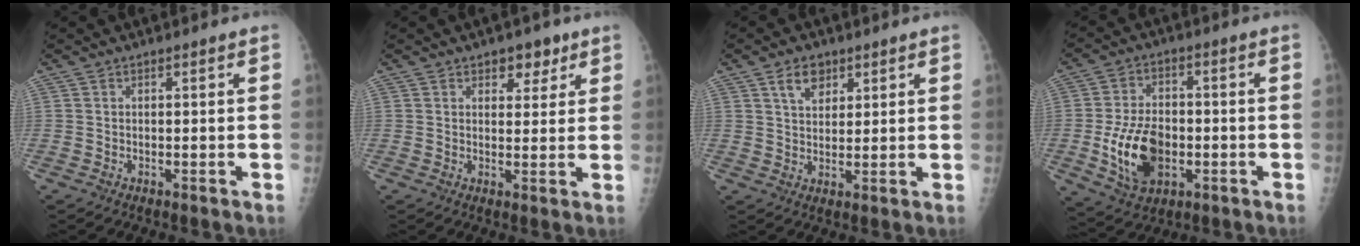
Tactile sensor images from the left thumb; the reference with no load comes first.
{"total": 4.6, "force": [2.7, 2.9, 2.3], "torque": [0.001, -0.012, 0.036]}
{"total": 5.2, "force": [2.9, 3.3, 2.7], "torque": [-0.029, -0.016, 0.052]}
{"total": 13.0, "force": [-2.9, 8.4, 9.5], "torque": [-0.151, 0.008, -0.041]}